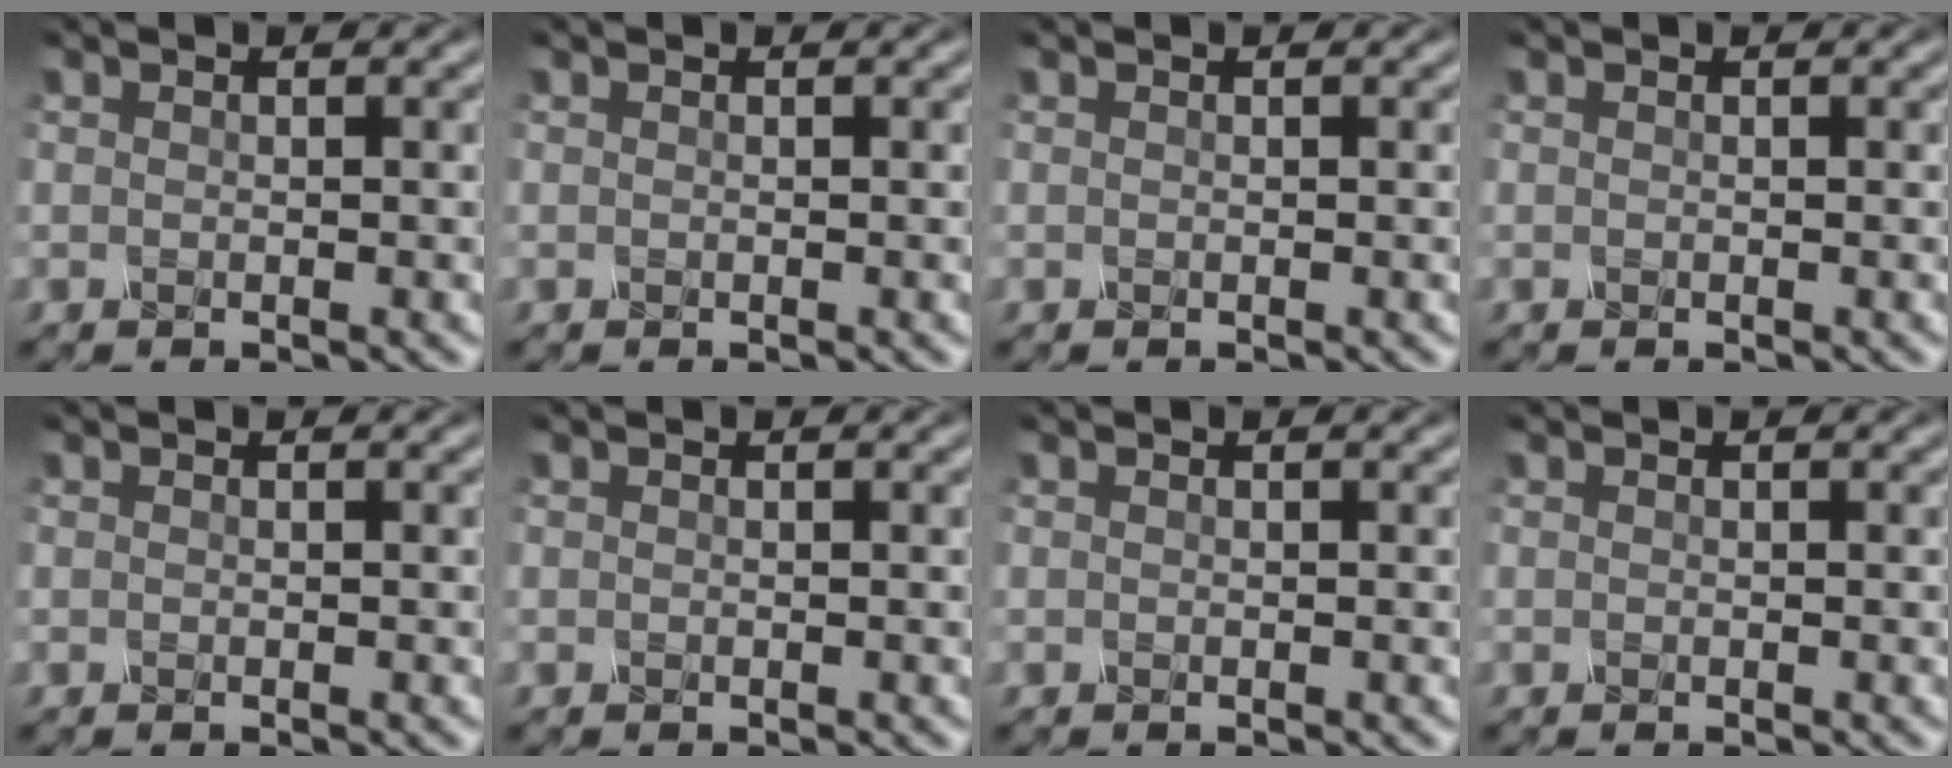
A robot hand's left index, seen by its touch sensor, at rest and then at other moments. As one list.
[{"total": 0.0}, {"total": 0.0}, {"total": 0.0}, {"total": 0.0}, {"total": 0.0}, {"total": 0.0}, {"total": 0.0}]